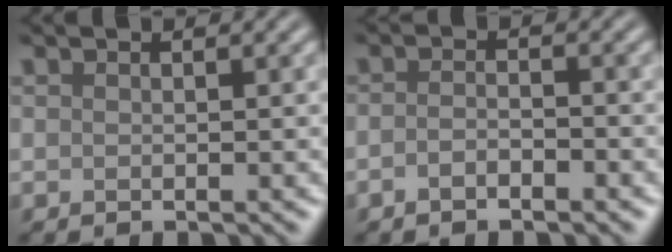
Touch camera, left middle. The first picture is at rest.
{"total": 1.8, "force": [-1.0, 0.6, 1.3], "torque": [-0.026, 0.001, -0.022]}